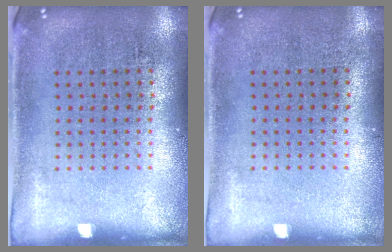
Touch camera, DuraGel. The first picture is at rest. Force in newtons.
{"total": 0.0}